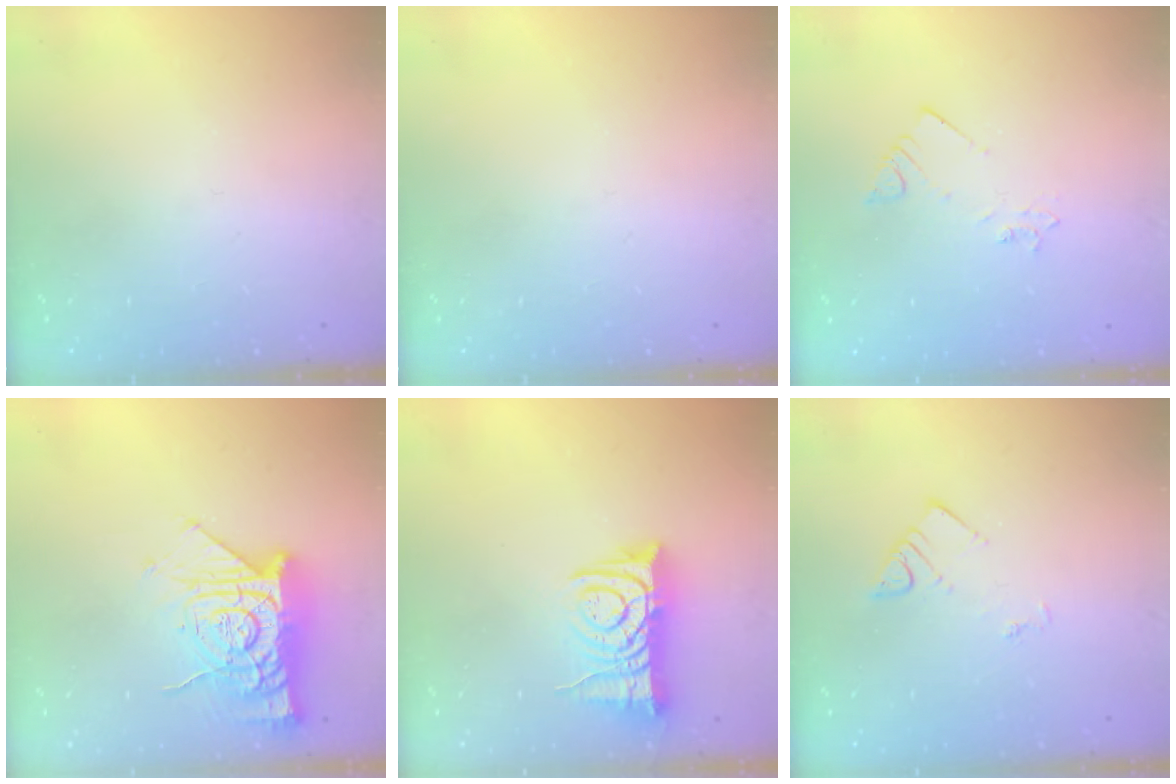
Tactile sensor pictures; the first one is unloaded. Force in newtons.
{"total": 0.0}
{"total": 2.1, "press": 2.1, "slide": 0.4}
{"total": 15.5, "press": 15.5, "slide": 1.4}
{"total": 10.7, "press": 10.6, "slide": 1.2}
{"total": 3.5, "press": 3.5, "slide": 0.4}